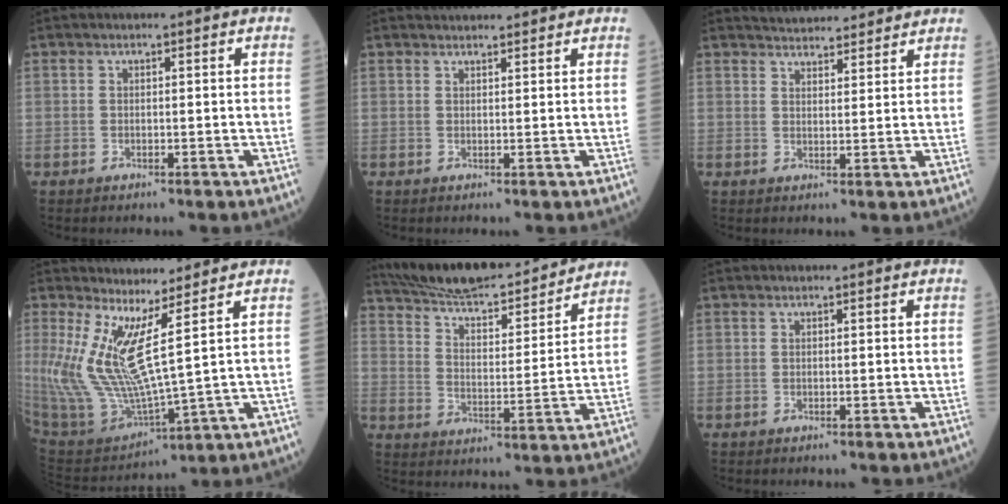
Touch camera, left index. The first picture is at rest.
{"total": 3.5, "force": [3.4, 0.4, 0.6], "torque": [-0.009, 0.022, 0.046]}
{"total": 8.5, "force": [8.1, 1.6, 2.1], "torque": [-0.027, 0.014, 0.106]}
{"total": 11.3, "force": [4.0, 1.0, 10.6], "torque": [-0.245, -0.020, 0.102]}
{"total": 20.0, "force": [18.3, 2.6, 7.7], "torque": [-0.124, 0.004, 0.277]}
{"total": 0.0}